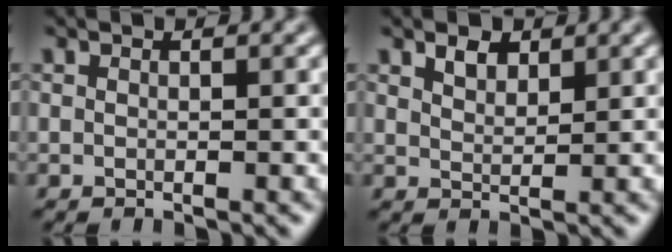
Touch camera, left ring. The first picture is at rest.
{"total": 1.8, "force": [1.4, 0.8, 0.7], "torque": [-0.015, 0.000, 0.028]}